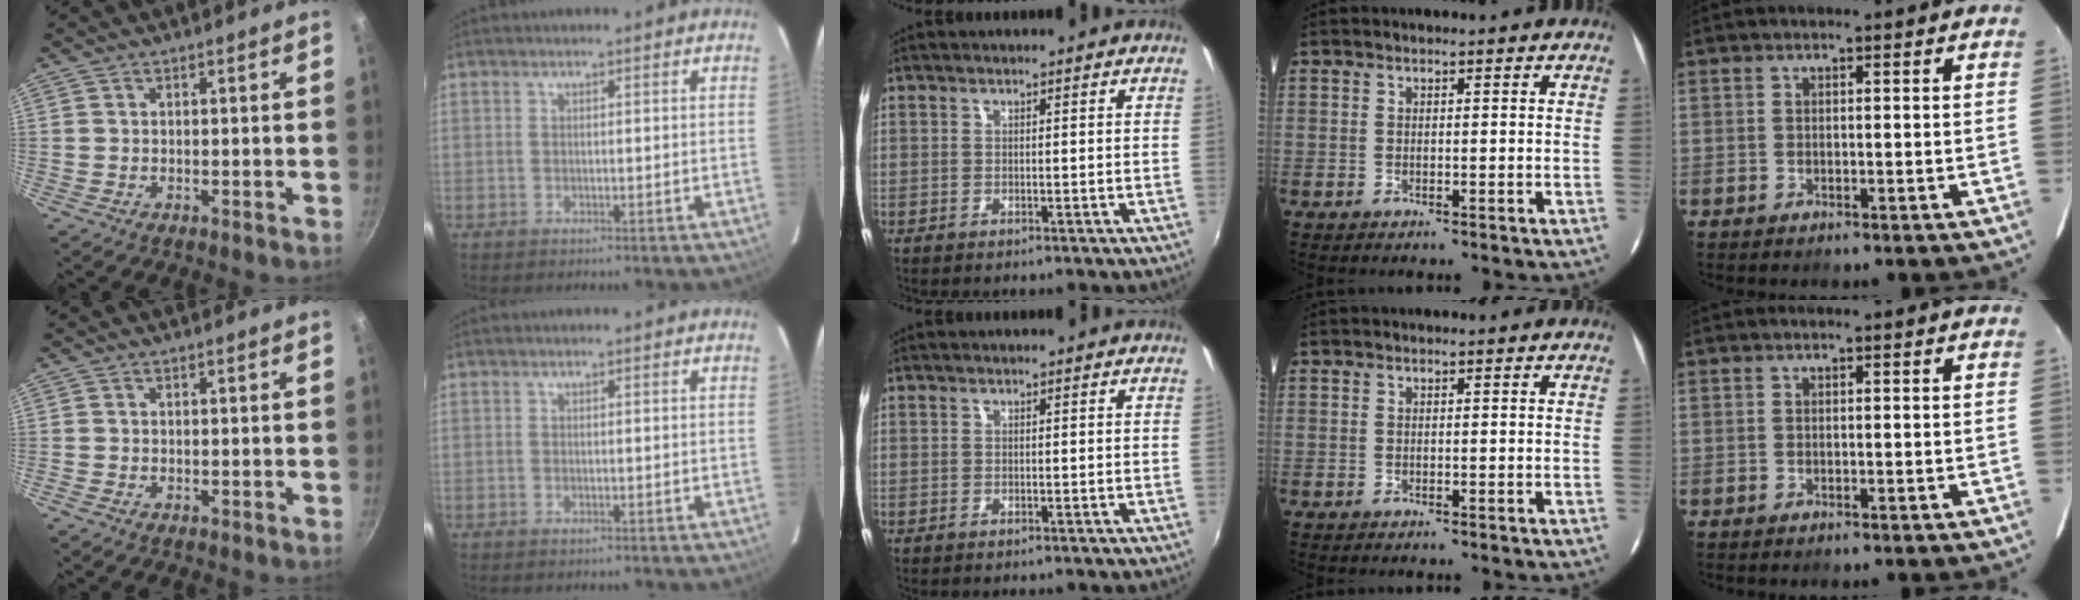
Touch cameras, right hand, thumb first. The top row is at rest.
{}